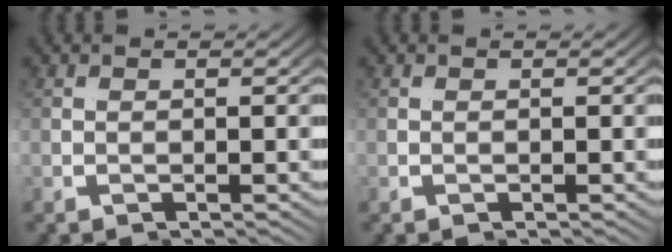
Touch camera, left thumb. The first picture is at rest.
{"total": 0.0}